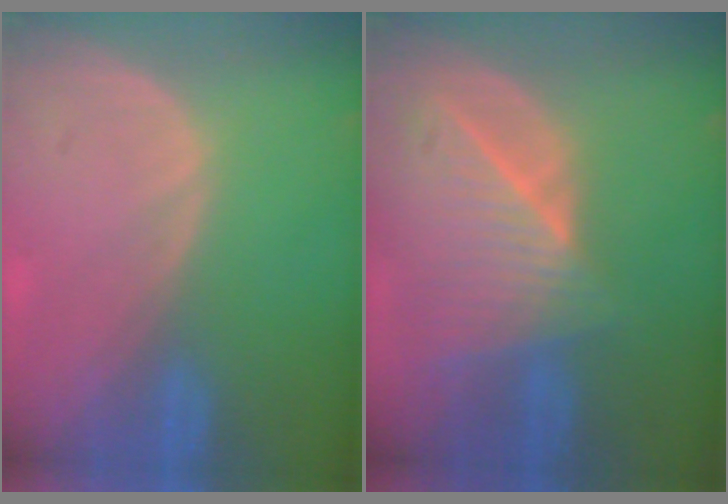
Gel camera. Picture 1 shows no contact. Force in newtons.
{"total": 9.0, "press": 8.0, "slide": 4.0}